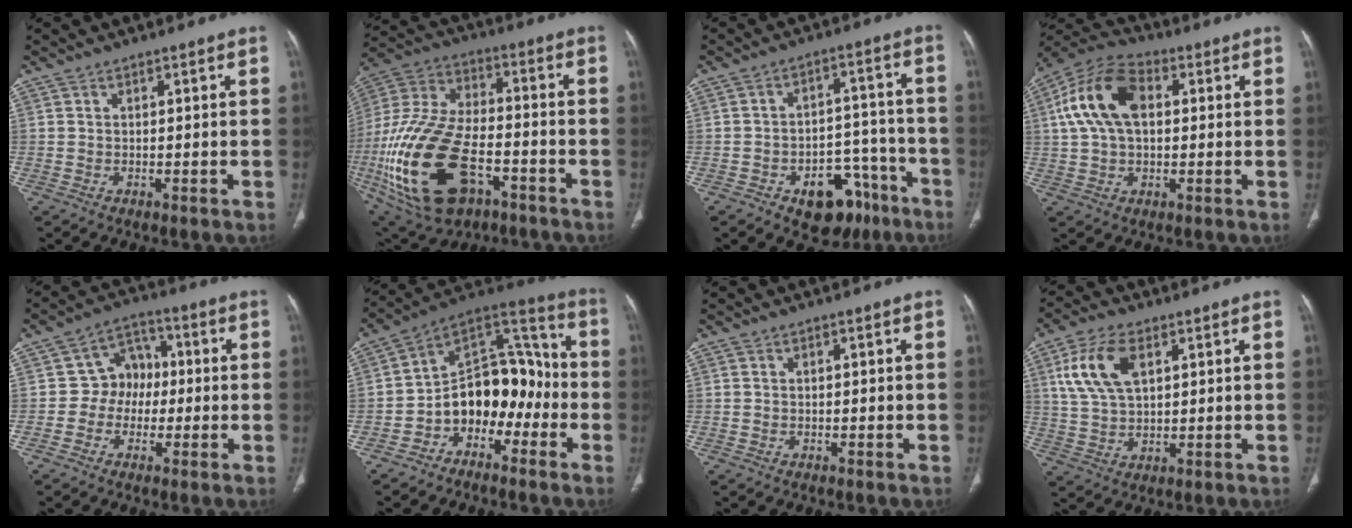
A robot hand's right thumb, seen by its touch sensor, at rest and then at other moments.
{"total": 27.5, "force": [-9.7, 14.9, 21.0], "torque": [-0.478, 0.013, -0.160]}
{"total": 12.8, "force": [-7.3, 8.0, 6.9], "torque": [-0.049, 0.065, -0.096]}
{"total": 14.2, "force": [2.7, 8.6, 10.9], "torque": [-0.216, 0.028, 0.043]}
{"total": 7.5, "force": [-0.6, 6.5, 3.7], "torque": [-0.016, 0.026, -0.025]}
{"total": 14.8, "force": [-4.9, 10.3, 9.5], "torque": [-0.097, 0.088, -0.089]}
{"total": 0.0}
{"total": 10.8, "force": [3.9, 5.8, 8.2], "torque": [-0.165, -0.001, 0.079]}